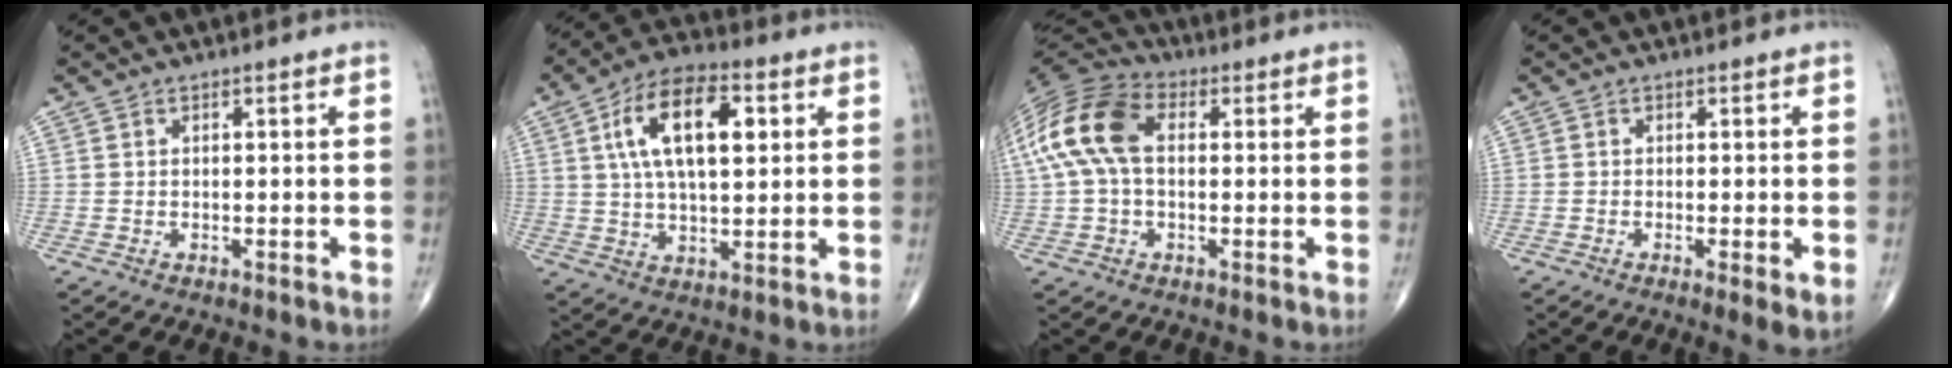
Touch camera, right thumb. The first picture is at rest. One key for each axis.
{"total": 15.5, "fx": 4.3, "fy": 7.4, "fz": 12.9, "tx": -0.216, "ty": 0.006, "tz": 0.073}
{"total": 14.3, "fx": 1.9, "fy": 8.8, "fz": 11.1, "tx": -0.239, "ty": 0.036, "tz": 0.028}
{"total": 3.1, "fx": -0.8, "fy": 0.5, "fz": 3.0, "tx": -0.056, "ty": -0.012, "tz": -0.016}